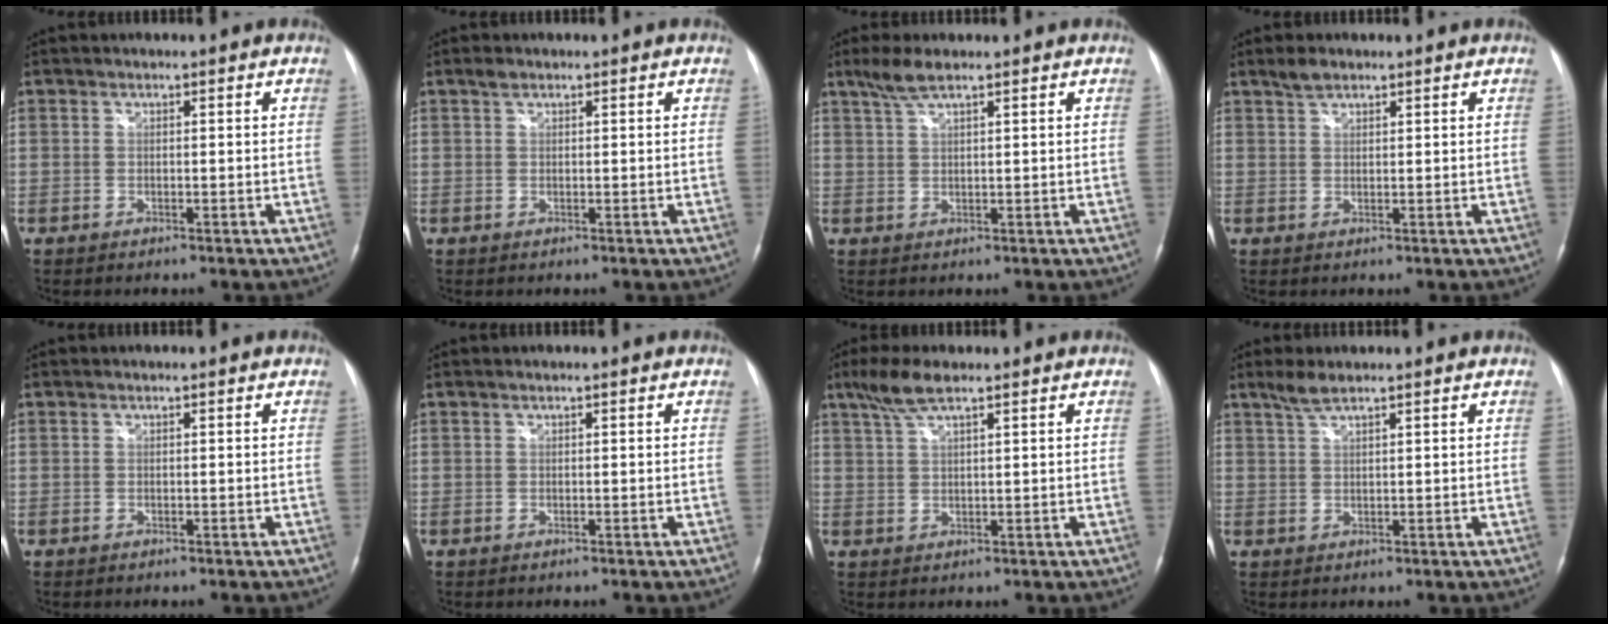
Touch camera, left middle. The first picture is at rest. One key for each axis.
{"total": 0.9, "fx": 0.6, "fy": 0.6, "fz": 0.4, "tx": -0.006, "ty": 0.008, "tz": 0.011}
{"total": 3.5, "fx": 2.6, "fy": 0.4, "fz": 2.3, "tx": -0.055, "ty": 0.010, "tz": 0.056}
{"total": 2.1, "fx": 1.7, "fy": 0.8, "fz": 0.9, "tx": -0.020, "ty": 0.007, "tz": 0.033}
{"total": 0.0}
{"total": 0.0}
{"total": 4.8, "fx": 3.4, "fy": 0.7, "fz": 3.4, "tx": -0.077, "ty": 0.014, "tz": 0.069}
{"total": 2.5, "fx": 2.1, "fy": 0.2, "fz": 1.4, "tx": -0.037, "ty": 0.008, "tz": 0.045}